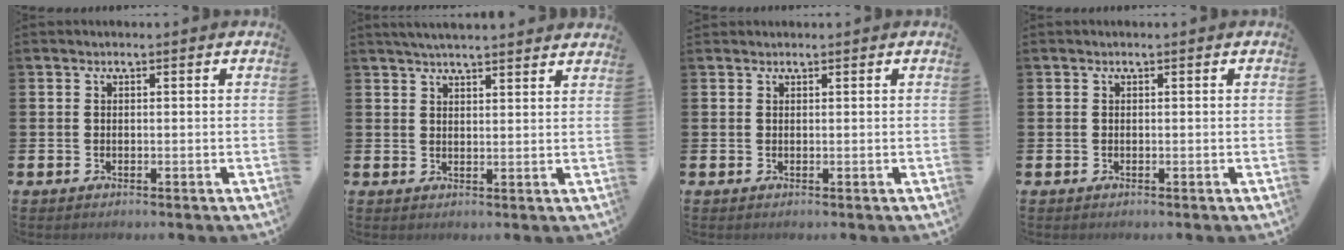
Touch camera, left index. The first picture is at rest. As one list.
[{"total": 3.6, "force": [3.5, -0.1, 0.7], "torque": [-0.018, -0.013, 0.064]}, {"total": 0.6, "force": [0.6, 0.2, -0.1], "torque": [0.014, -0.004, 0.009]}, {"total": 0.0}]